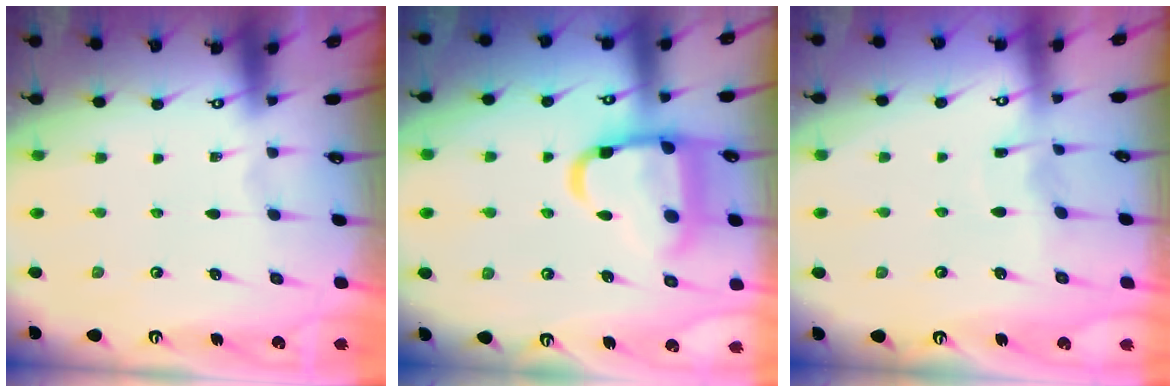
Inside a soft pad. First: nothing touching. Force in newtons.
{"total": 15.1, "press": 15.1, "slide": 1.3}
{"total": 2.9, "press": 2.9, "slide": 0.2}